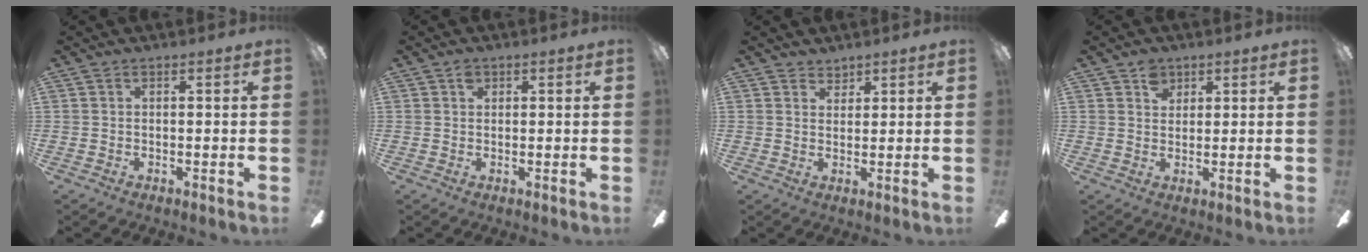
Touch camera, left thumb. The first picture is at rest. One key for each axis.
{"total": 1.7, "fx": 0.9, "fy": 1.2, "fz": 0.8, "tx": -0.009, "ty": 0.000, "tz": 0.015}
{"total": 3.1, "fx": 2.5, "fy": 1.7, "fz": -0.2, "tx": 0.005, "ty": -0.009, "tz": 0.047}
{"total": 4.5, "fx": 2.7, "fy": 3.2, "fz": 1.5, "tx": -0.015, "ty": -0.002, "tz": 0.046}